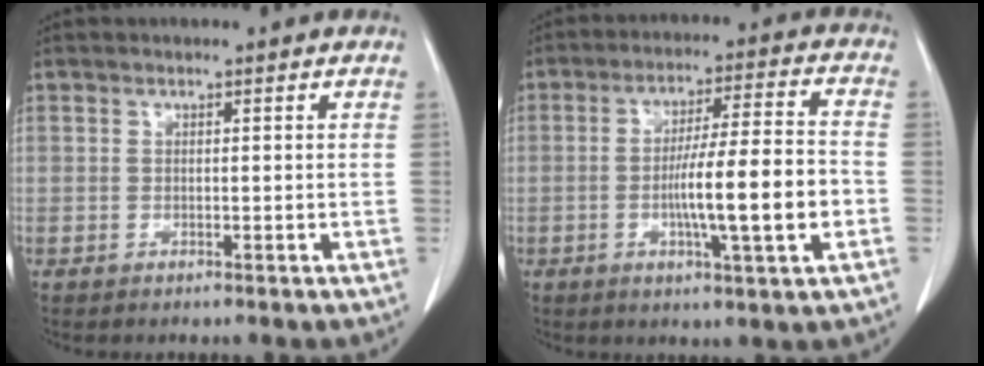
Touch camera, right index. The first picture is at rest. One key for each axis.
{"total": 12.4, "fx": -2.8, "fy": 0.5, "fz": 12.0, "tx": -0.197, "ty": 0.003, "tz": -0.044}